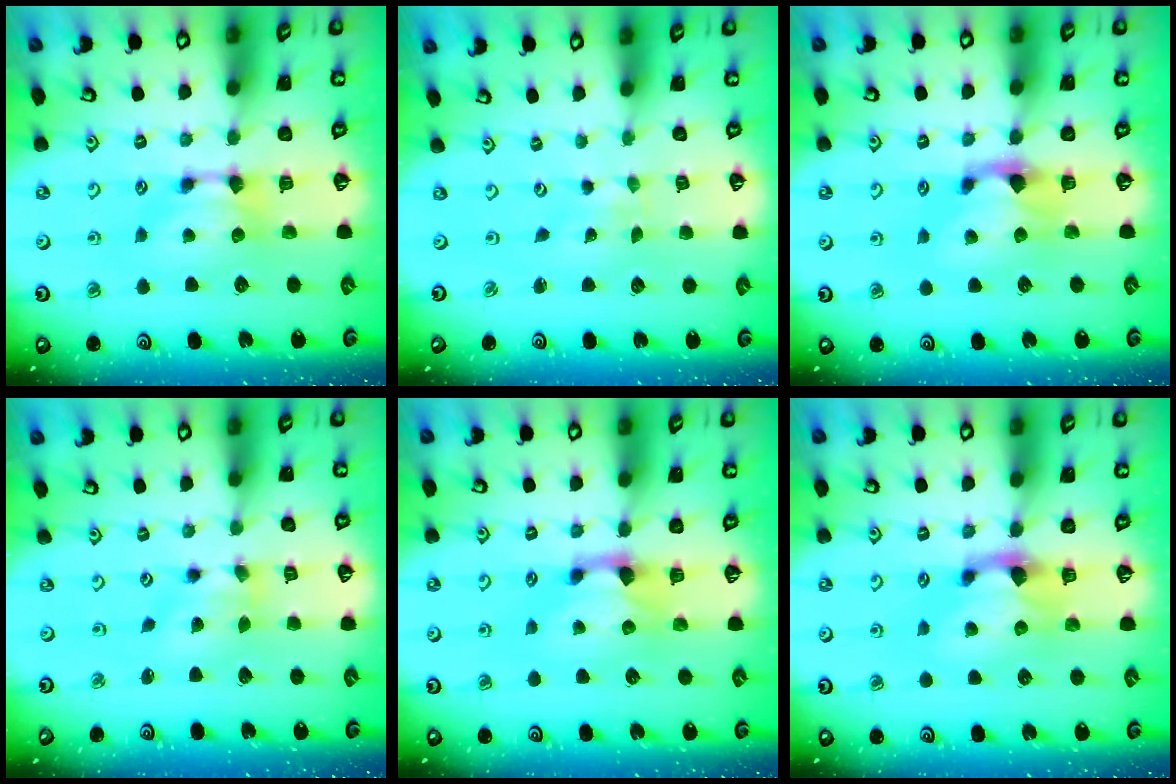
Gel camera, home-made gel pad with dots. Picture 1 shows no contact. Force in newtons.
{"total": 6.8, "press": 6.8, "slide": 0.4}
{"total": 1.3, "press": 0.6, "slide": 1.2}
{"total": 2.1, "press": 1.6, "slide": 1.3}
{"total": 1.3, "press": 0.4, "slide": 1.3}
{"total": 1.6, "press": 1.2, "slide": 1.1}